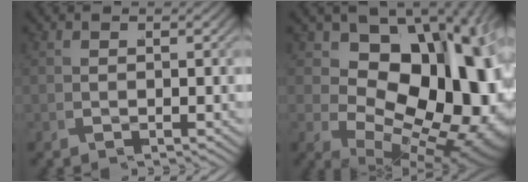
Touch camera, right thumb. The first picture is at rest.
{"total": 24.0, "force": [-1.0, 16.3, 17.6], "torque": [-0.283, -0.070, 0.026]}